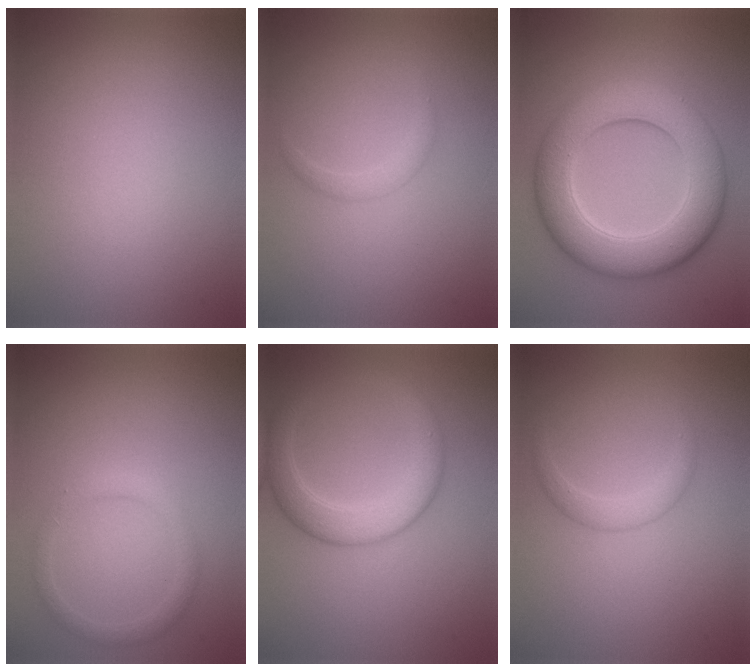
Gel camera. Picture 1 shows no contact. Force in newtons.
{"total": 1.1, "press": 1.1, "slide": 0.1}
{"total": 8.9, "press": 8.9, "slide": 0.2}
{"total": 1.5, "press": 1.5, "slide": 0.1}
{"total": 4.4, "press": 4.4, "slide": 0.3}
{"total": 1.5, "press": 1.5, "slide": 0.1}